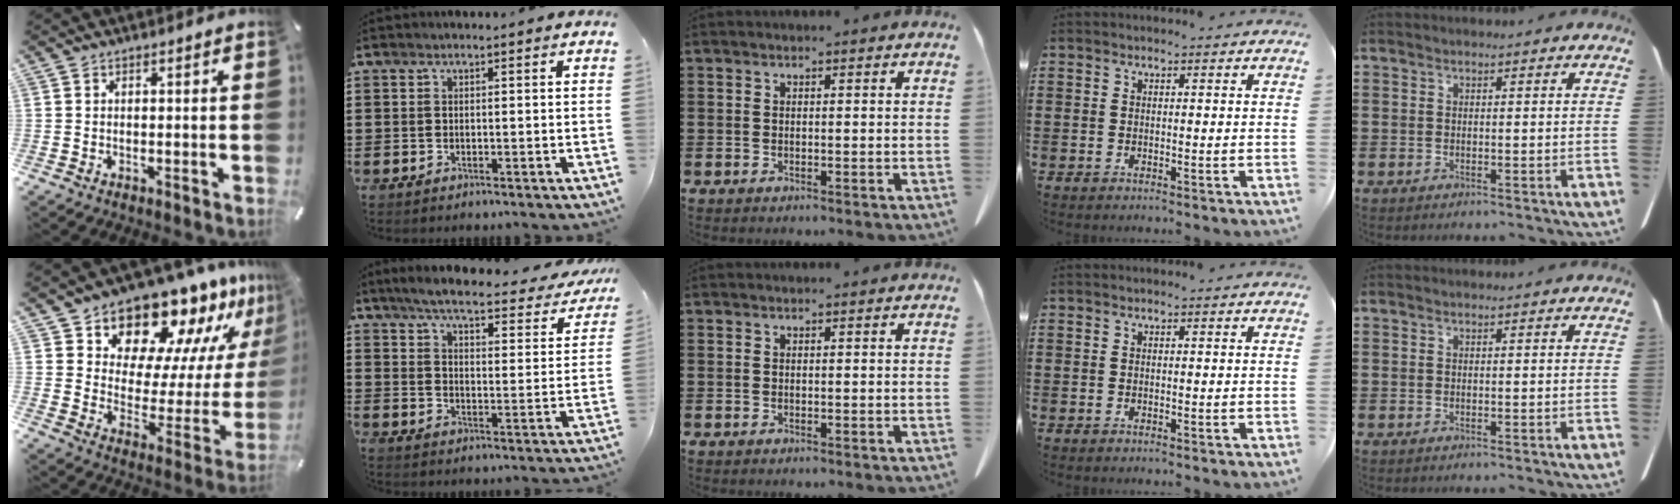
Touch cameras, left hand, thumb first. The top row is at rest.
{"thumb": {"total": 15.9, "force": [14.2, 6.4, 3.0], "torque": [-0.043, -0.145, 0.241]}, "index": {"total": 5.6, "force": [4.9, 0.3, 2.6], "torque": [-0.073, -0.031, 0.080]}}